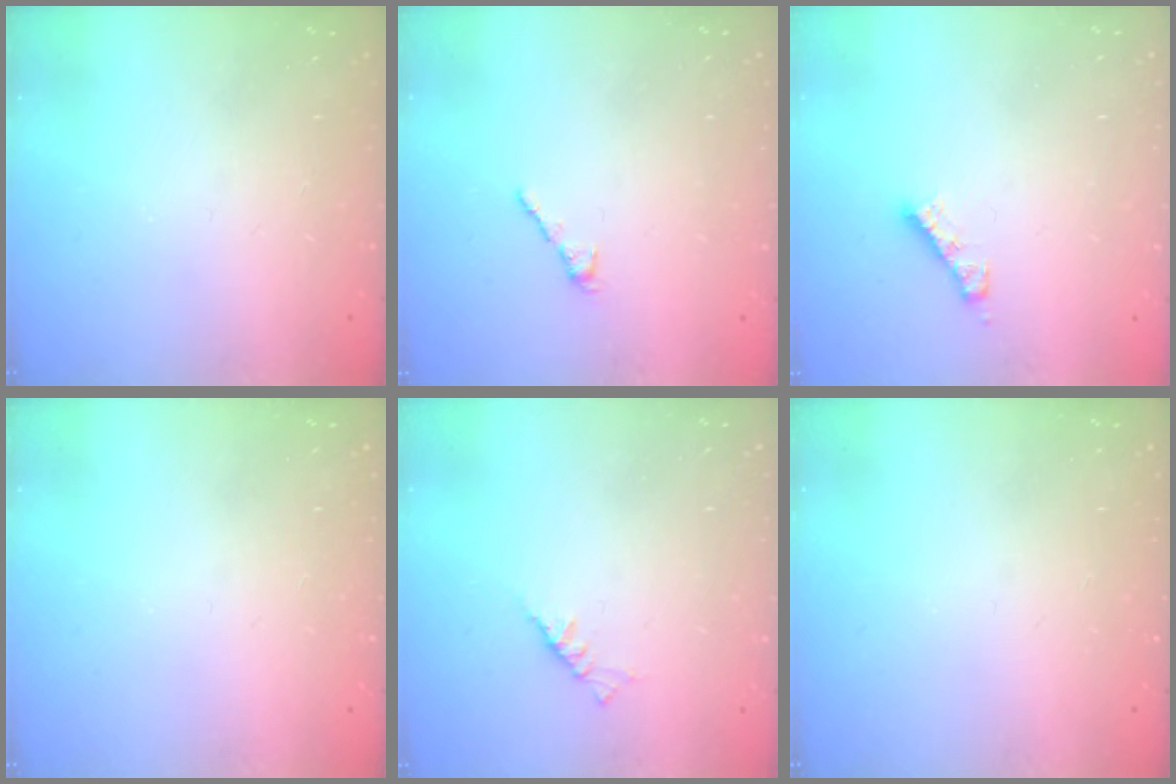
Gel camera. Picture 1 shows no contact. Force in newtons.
{"total": 2.2, "press": 2.2, "slide": 0.4}
{"total": 4.0, "press": 4.0, "slide": 0.2}
{"total": 0.0}
{"total": 2.3, "press": 2.2, "slide": 0.5}
{"total": 0.0}